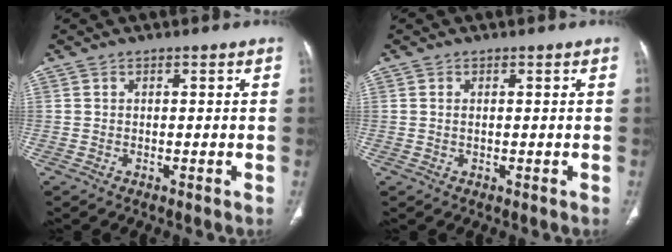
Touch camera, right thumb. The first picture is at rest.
{"total": 0.7, "force": [0.2, 0.3, 0.6], "torque": [-0.016, 0.003, 0.006]}